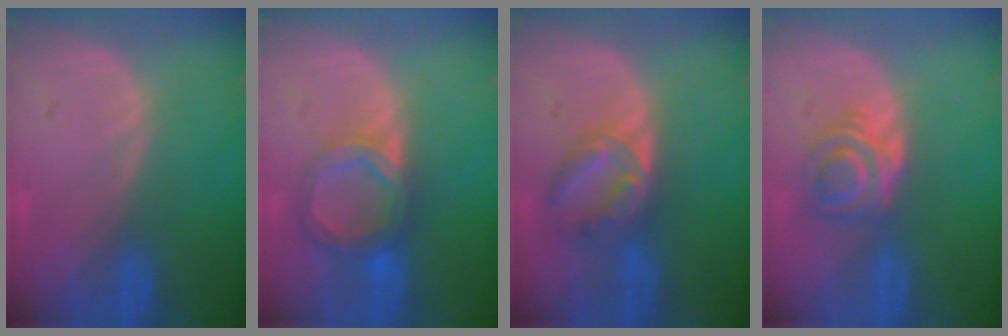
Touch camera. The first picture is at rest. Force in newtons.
{"total": 6.4, "press": 5.7, "slide": 3.0}
{"total": 6.3, "press": 5.7, "slide": 2.7}
{"total": 6.1, "press": 5.0, "slide": 3.5}